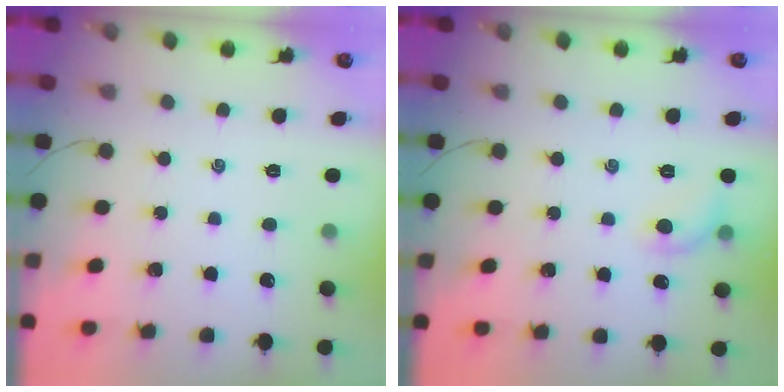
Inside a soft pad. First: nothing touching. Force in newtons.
{"total": 6.6, "press": 6.5, "slide": 1.3}